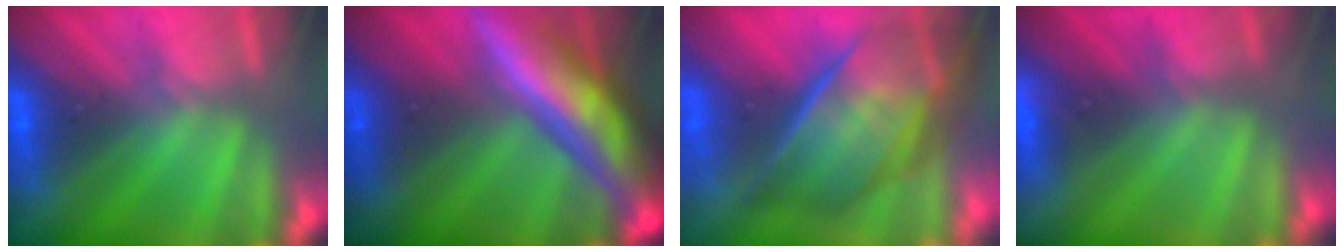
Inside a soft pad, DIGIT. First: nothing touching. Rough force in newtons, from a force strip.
{"total": 6.8}
{"total": 7.5}
{"total": 3.9}